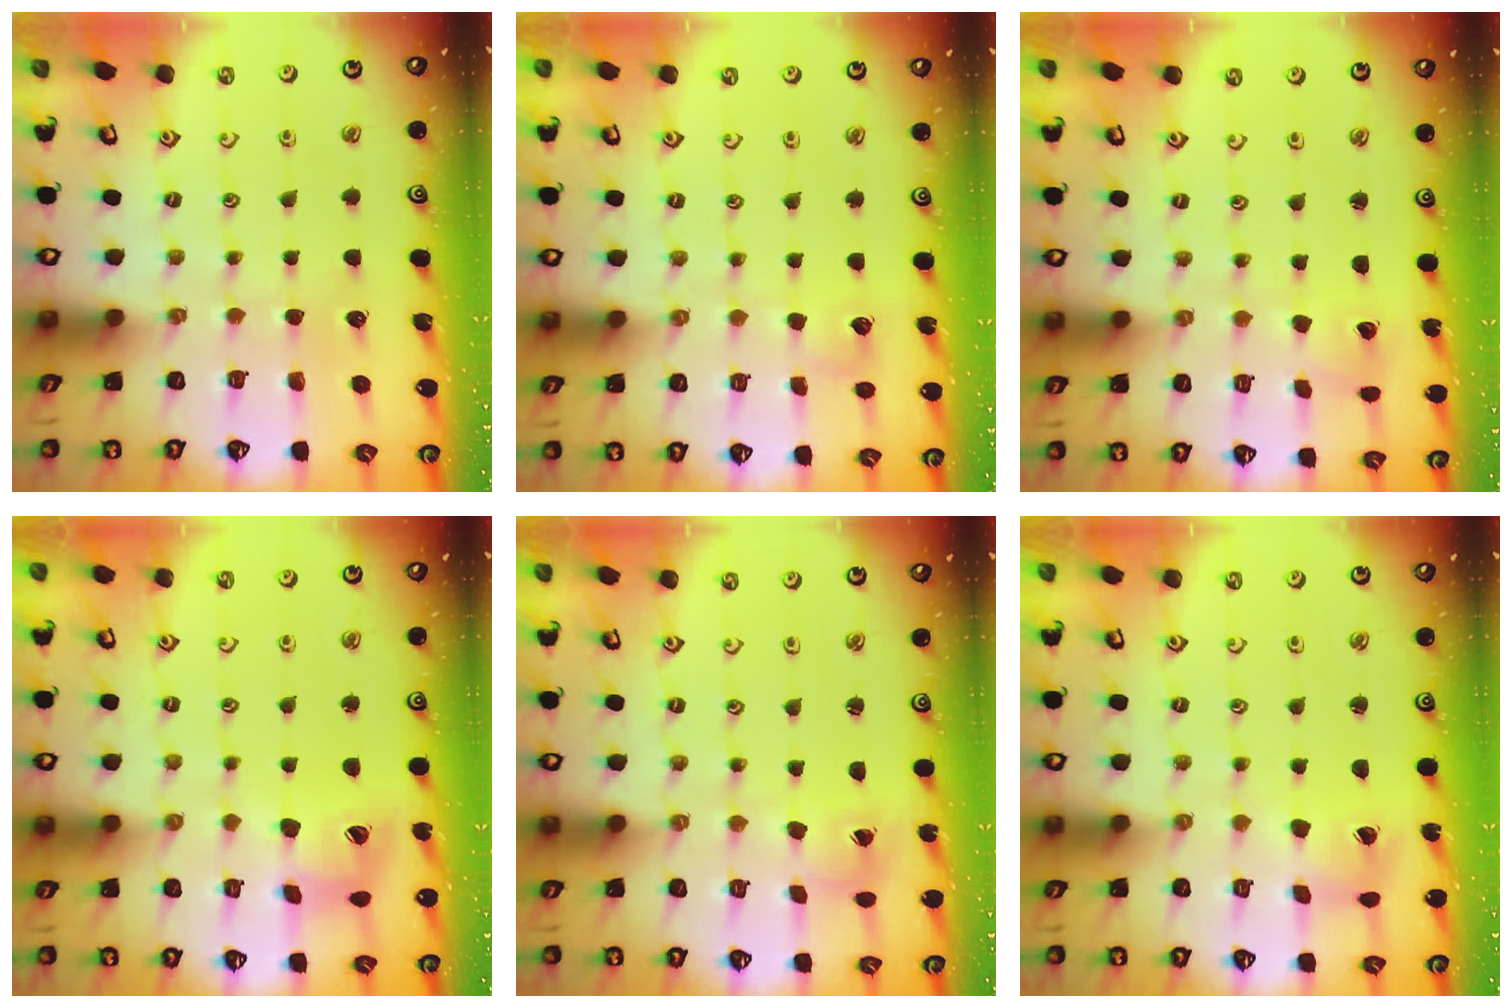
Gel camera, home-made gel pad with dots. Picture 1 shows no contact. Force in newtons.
{"total": 4.1, "press": 4.1, "slide": 0.5}
{"total": 1.7, "press": 1.7, "slide": 0.3}
{"total": 12.0, "press": 11.9, "slide": 1.4}
{"total": 0.6, "press": 0.6, "slide": 0.2}
{"total": 3.0, "press": 2.9, "slide": 0.5}